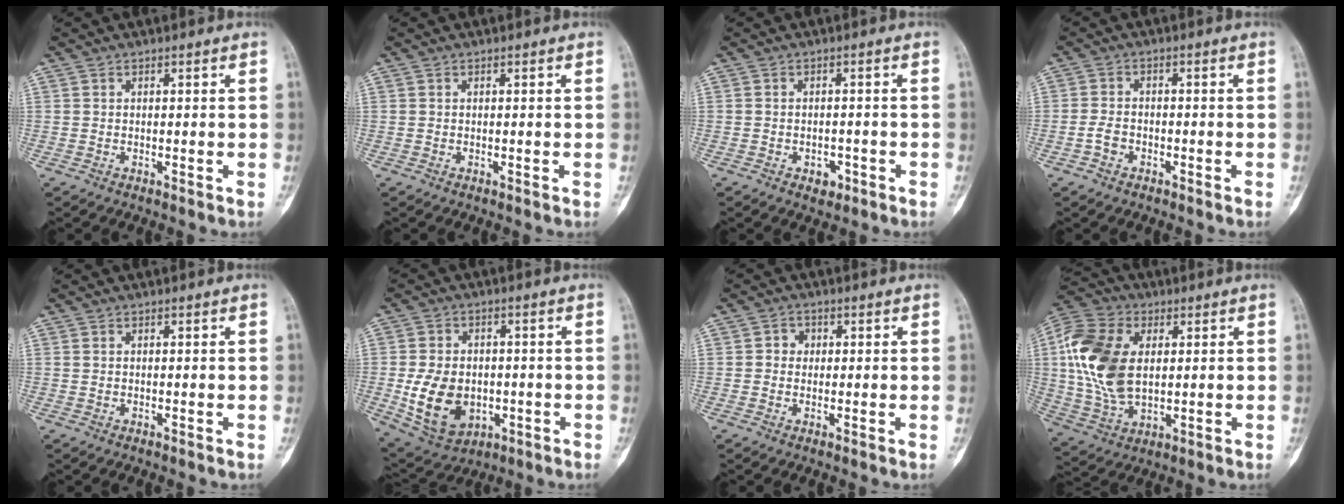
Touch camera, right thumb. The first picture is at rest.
{"total": 0.0}
{"total": 2.5, "force": [-1.3, 1.7, 1.4], "torque": [-0.006, 0.008, -0.014]}
{"total": 2.7, "force": [-1.4, 1.8, 1.5], "torque": [-0.027, 0.012, -0.027]}
{"total": 0.0}
{"total": 12.5, "force": [-2.2, 9.2, 8.2], "torque": [-0.125, 0.005, -0.017]}
{"total": 2.4, "force": [0.2, 2.2, 0.9], "torque": [0.001, 0.006, -0.001]}
{"total": 17.5, "force": [2.7, 11.1, 13.3], "torque": [-0.268, 0.000, 0.050]}